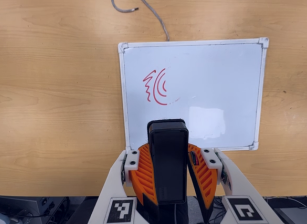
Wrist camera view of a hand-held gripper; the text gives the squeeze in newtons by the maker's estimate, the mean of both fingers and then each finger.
{"total": 10.4, "left": 10.3, "right": 10.4}